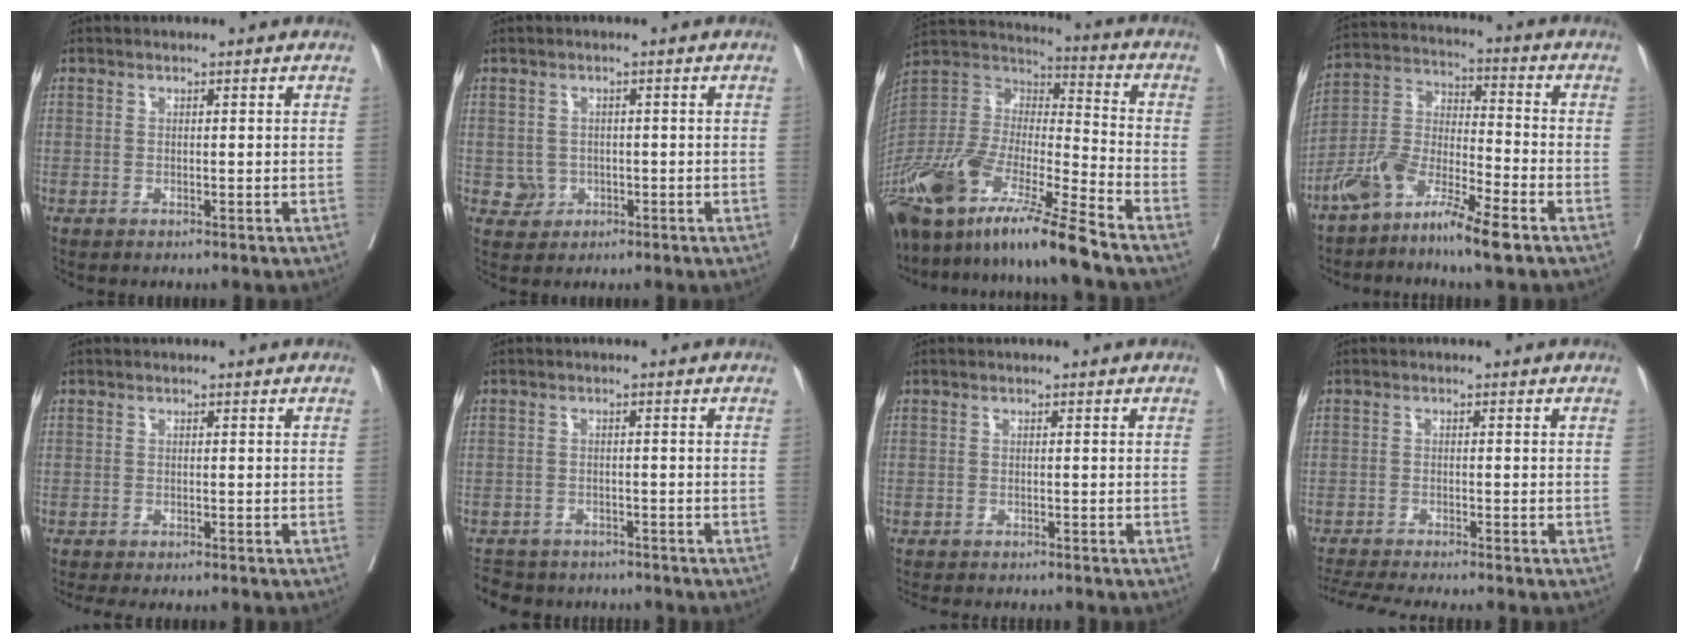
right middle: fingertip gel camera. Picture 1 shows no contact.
{"total": 2.5, "force": [-0.6, 2.4, 0.5], "torque": [-0.001, 0.006, -0.004]}
{"total": 22.6, "force": [-16.5, 1.5, 15.3], "torque": [-0.329, -0.049, -0.316]}
{"total": 11.1, "force": [-7.6, 1.6, 7.8], "torque": [-0.166, -0.005, -0.152]}
{"total": 3.5, "force": [-3.0, 0.7, 1.7], "torque": [-0.019, -0.009, -0.043]}
{"total": 8.1, "force": [-7.2, 3.3, 1.5], "torque": [-0.031, 0.000, -0.096]}
{"total": 5.4, "force": [-4.9, 1.0, 2.1], "torque": [-0.027, -0.009, -0.069]}
{"total": 7.5, "force": [-6.8, -0.7, 3.1], "torque": [-0.043, -0.016, -0.110]}